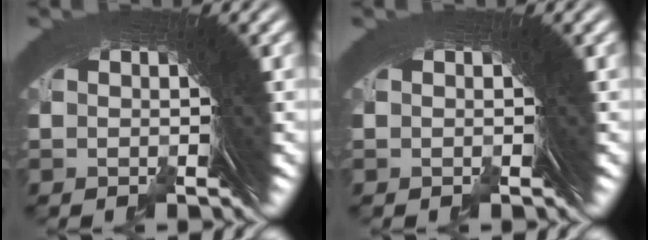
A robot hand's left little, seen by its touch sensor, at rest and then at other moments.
{"total": 0.0}